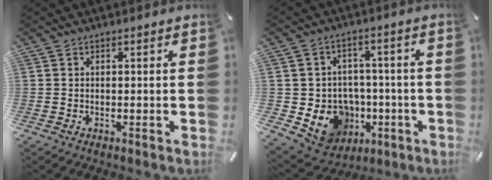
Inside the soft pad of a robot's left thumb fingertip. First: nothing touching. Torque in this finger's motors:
{"motor_torque": [0.28, 0.49, 0.68, 0.30, 0.09]}